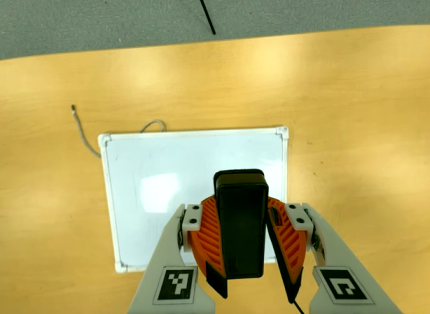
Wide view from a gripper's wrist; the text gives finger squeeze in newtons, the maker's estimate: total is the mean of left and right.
{"total": 9.2, "left": 9.2, "right": 9.1}